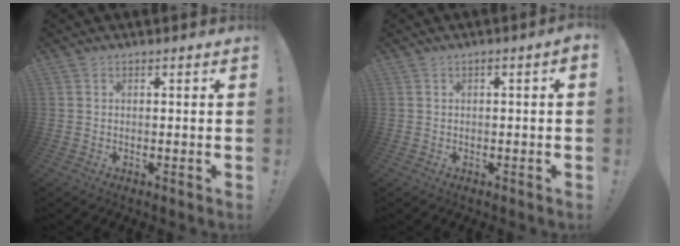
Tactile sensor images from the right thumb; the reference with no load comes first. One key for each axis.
{"total": 1.4, "fx": -0.5, "fy": -0.2, "fz": 1.3, "tx": -0.022, "ty": 0.000, "tz": -0.010}